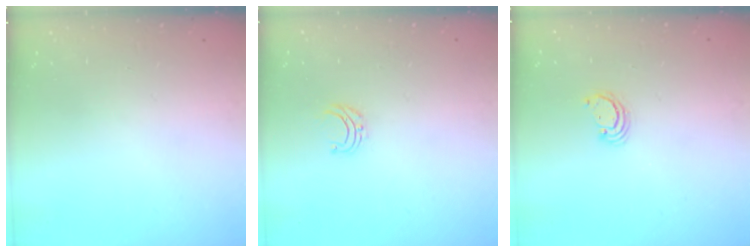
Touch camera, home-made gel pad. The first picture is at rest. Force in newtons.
{"total": 4.2, "press": 4.2, "slide": 0.4}
{"total": 2.6, "press": 2.6, "slide": 0.3}